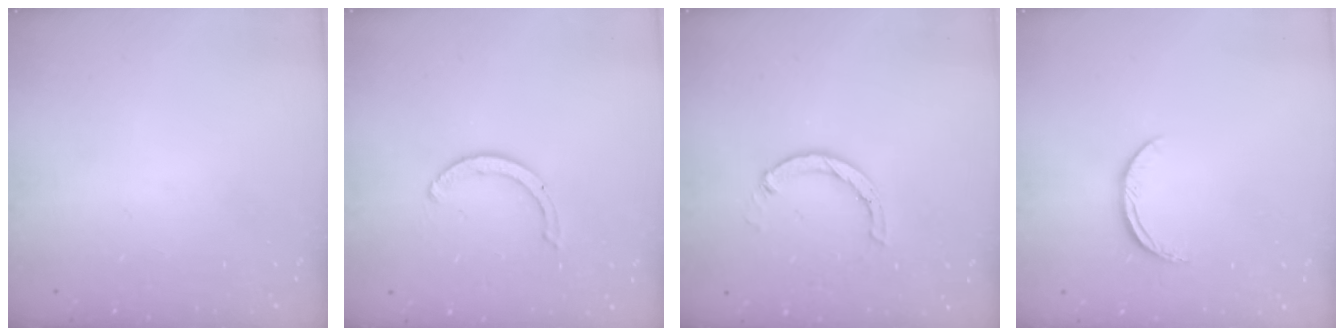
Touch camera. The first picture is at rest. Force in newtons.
{"total": 3.8, "press": 3.8, "slide": 0.3}
{"total": 4.4, "press": 4.3, "slide": 0.5}
{"total": 6.2, "press": 6.1, "slide": 0.7}